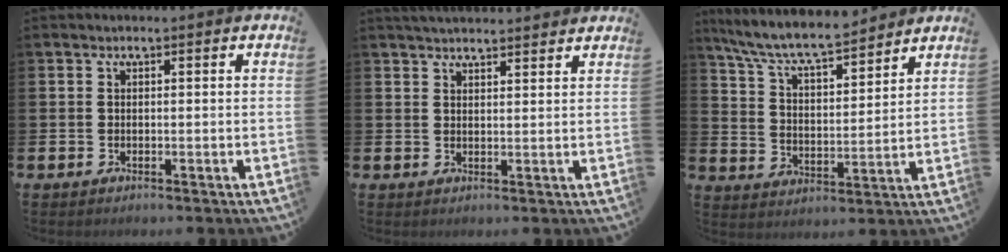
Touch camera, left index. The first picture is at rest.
{"total": 3.1, "force": [3.1, 0.2, 0.3], "torque": [-0.012, -0.012, 0.057]}
{"total": 8.4, "force": [7.9, 1.2, 2.7], "torque": [-0.090, -0.051, 0.138]}